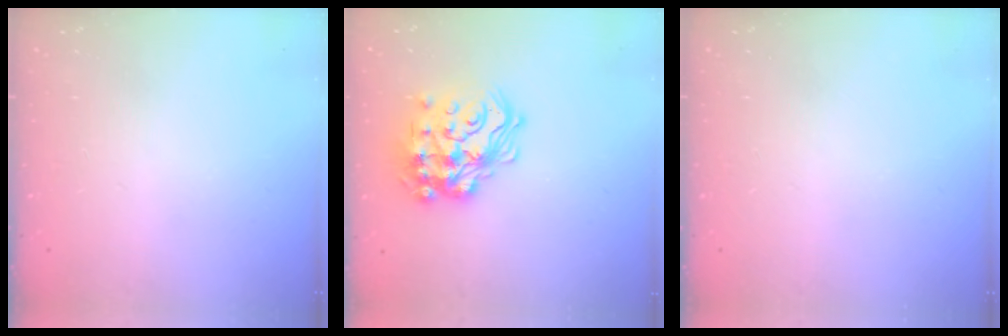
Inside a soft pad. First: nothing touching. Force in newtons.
{"total": 21.6, "press": 21.5, "slide": 1.8}
{"total": 0.0}